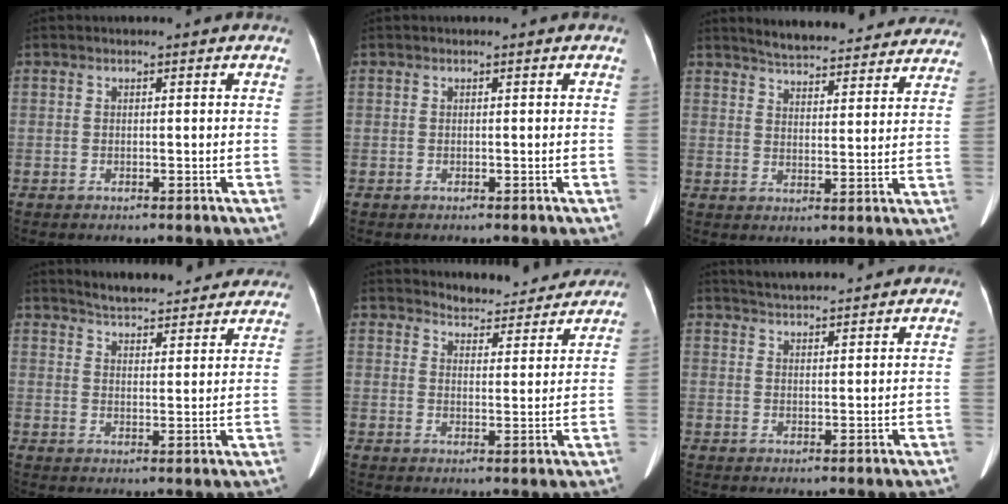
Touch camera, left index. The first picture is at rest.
{"total": 0.0}
{"total": 21.1, "force": [19.5, 4.5, 6.6], "torque": [-0.086, -0.014, 0.239]}
{"total": 18.5, "force": [17.2, 4.0, 5.6], "torque": [-0.070, -0.001, 0.214]}
{"total": 9.3, "force": [9.0, 2.0, 0.9], "torque": [-0.006, -0.001, 0.109]}
{"total": 7.5, "force": [7.1, 0.9, 2.1], "torque": [-0.039, 0.031, 0.103]}